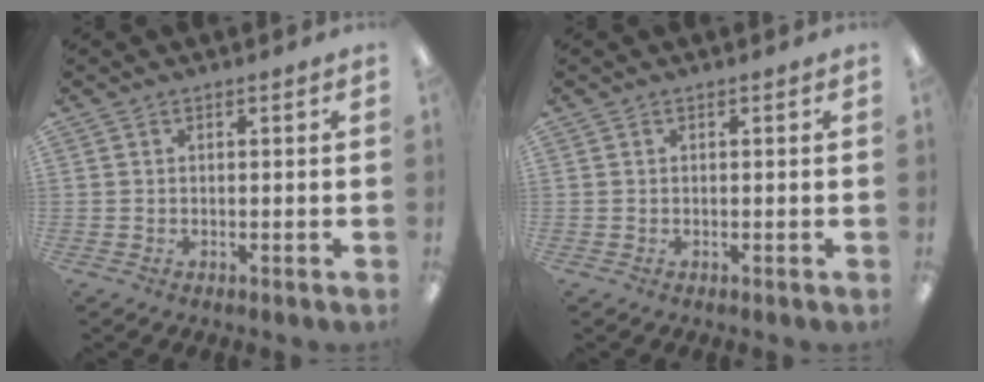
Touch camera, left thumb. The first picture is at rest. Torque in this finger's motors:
{"motor_torque": [-0.18, -0.18, 0.13, -0.07, 0.00]}